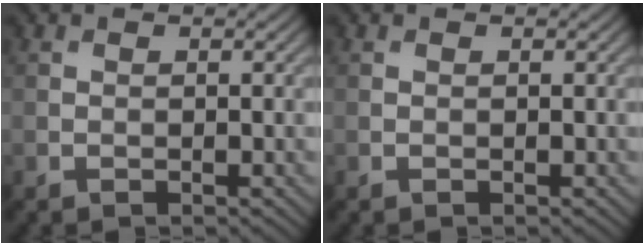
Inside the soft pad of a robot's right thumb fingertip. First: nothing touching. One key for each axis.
{"total": 0.0}